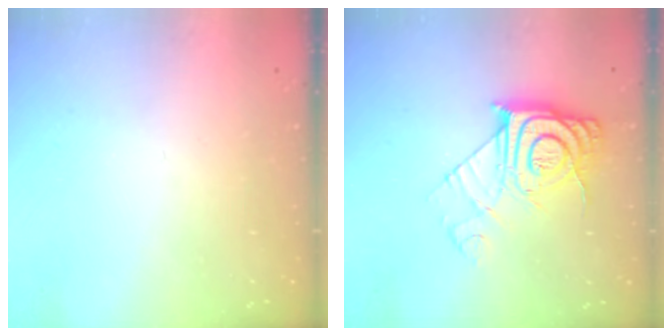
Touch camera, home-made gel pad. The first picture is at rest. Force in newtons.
{"total": 12.3, "press": 12.3, "slide": 1.1}